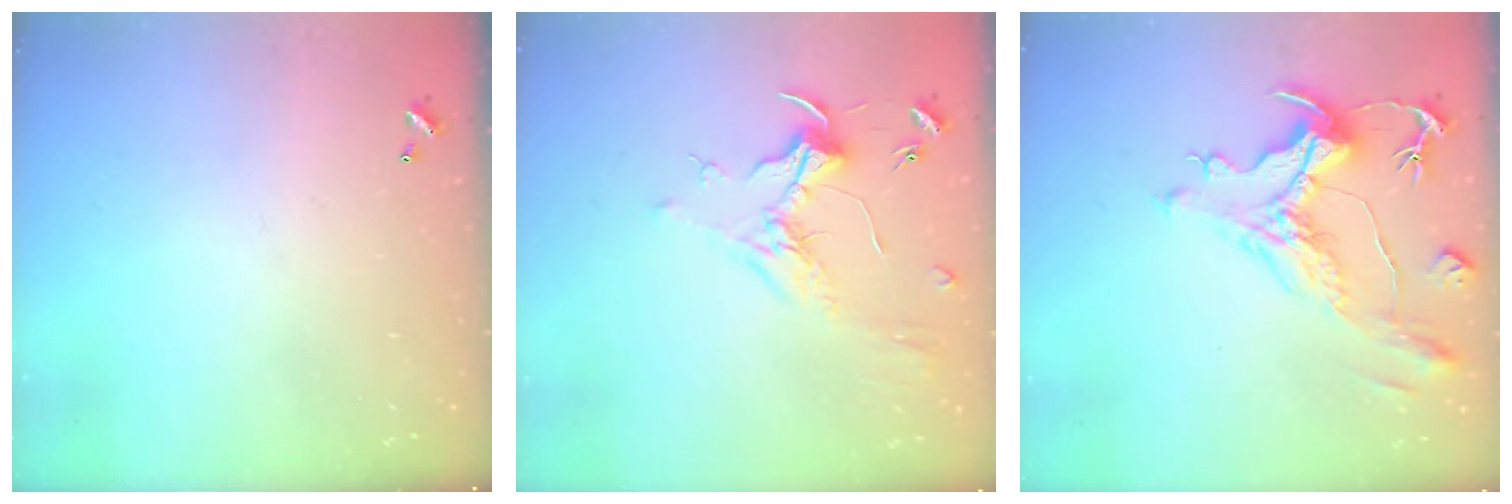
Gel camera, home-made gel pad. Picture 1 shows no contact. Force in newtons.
{"total": 1.8, "press": 1.6, "slide": 0.9}
{"total": 1.9, "press": 0.9, "slide": 1.7}